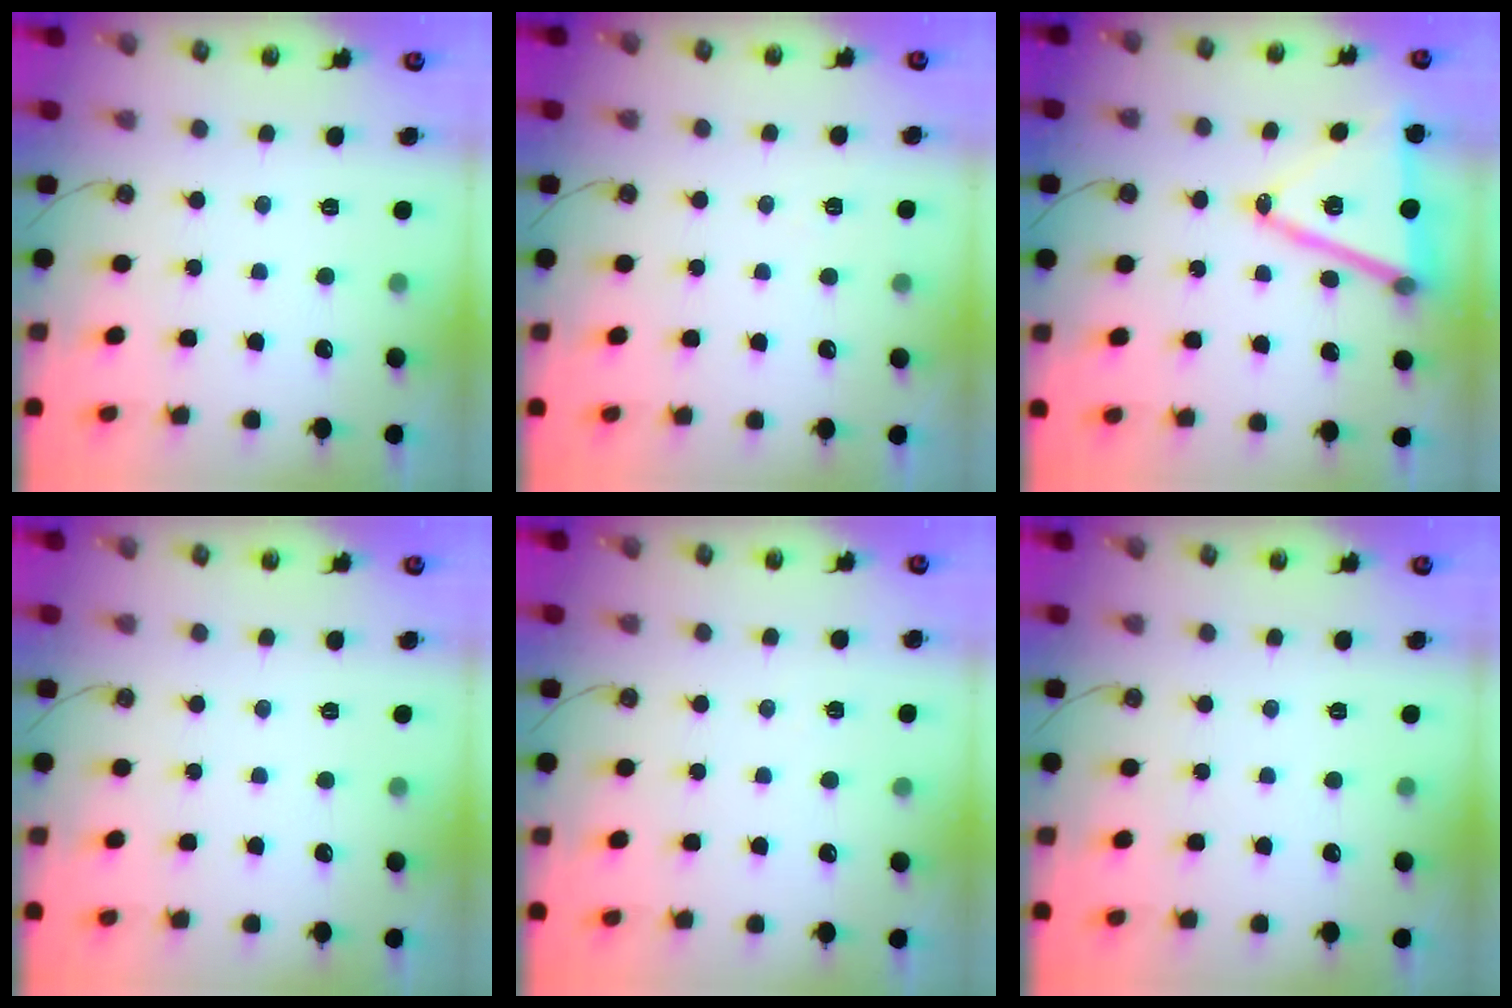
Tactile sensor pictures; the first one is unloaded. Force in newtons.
{"total": 5.5, "press": 3.4, "slide": 4.3}
{"total": 16.7, "press": 16.2, "slide": 3.9}
{"total": 0.0}
{"total": 5.4, "press": 3.7, "slide": 3.9}
{"total": 0.0}